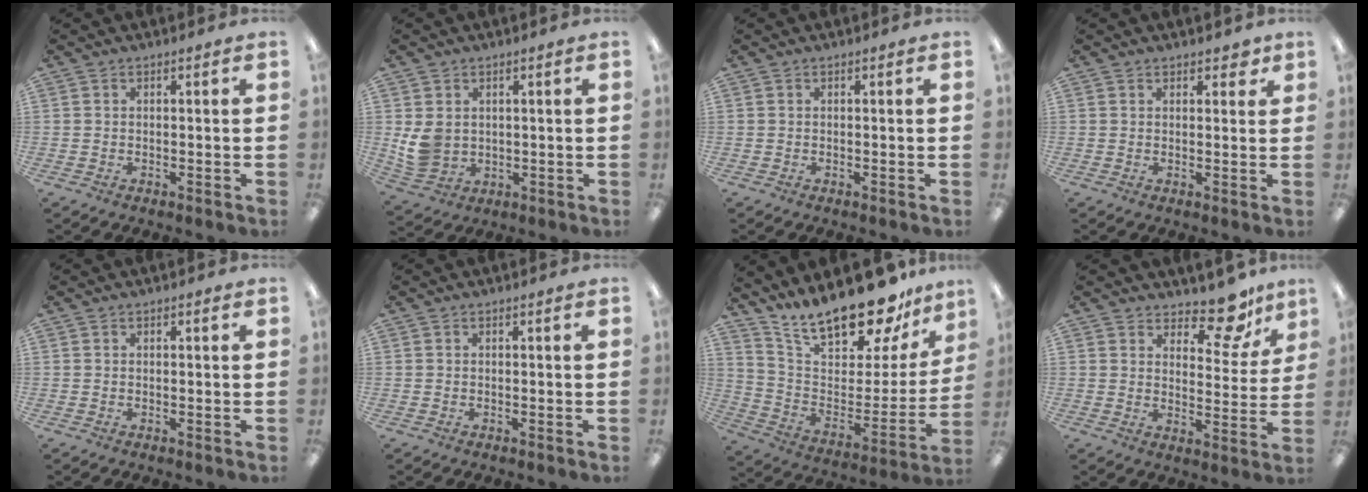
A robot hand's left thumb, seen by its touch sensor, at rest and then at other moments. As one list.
[{"total": 6.5, "force": [1.2, 5.6, 3.1], "torque": [-0.068, 0.004, 0.029]}, {"total": 0.0}, {"total": 2.4, "force": [1.8, 1.4, 0.9], "torque": [-0.004, -0.002, 0.029]}, {"total": 0.0}, {"total": 0.0}, {"total": 22.3, "force": [18.9, 6.3, 10.0], "torque": [-0.172, -0.141, 0.325]}, {"total": 11.0, "force": [8.8, 4.4, 4.8], "torque": [-0.061, -0.062, 0.156]}]